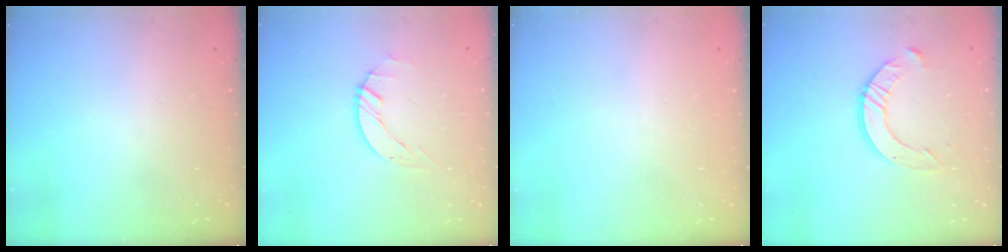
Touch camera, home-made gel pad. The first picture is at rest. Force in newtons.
{"total": 1.6, "press": 1.6, "slide": 0.3}
{"total": 0.0}
{"total": 8.9, "press": 8.9, "slide": 0.9}